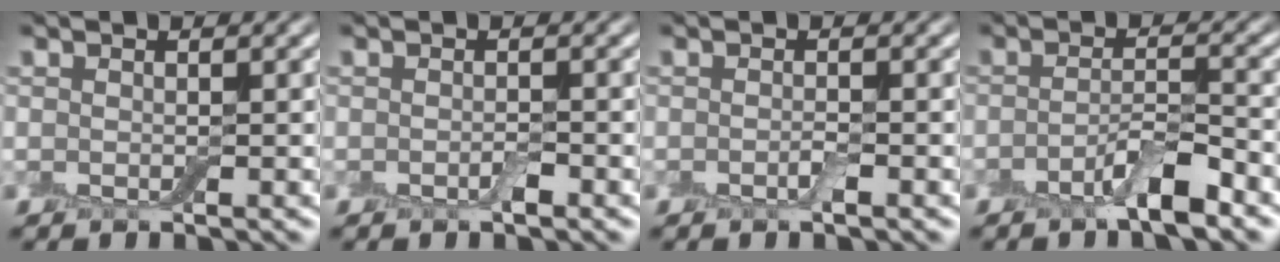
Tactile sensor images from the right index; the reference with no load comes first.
{"total": 0.8, "force": [-0.4, 0.2, 0.6], "torque": [-0.011, 0.000, -0.006]}
{"total": 0.8, "force": [-0.4, 0.2, 0.7], "torque": [-0.014, -0.001, -0.008]}
{"total": 3.5, "force": [-2.2, 0.7, 2.7], "torque": [-0.045, 0.008, -0.045]}